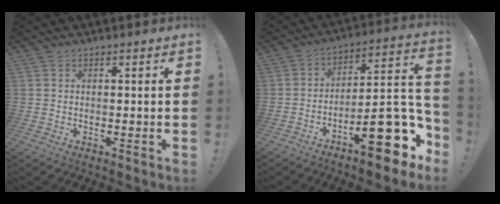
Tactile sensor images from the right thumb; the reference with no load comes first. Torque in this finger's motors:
{"motor_torque": [2.39, 2.41, 1.36, -1.41, 0.45]}